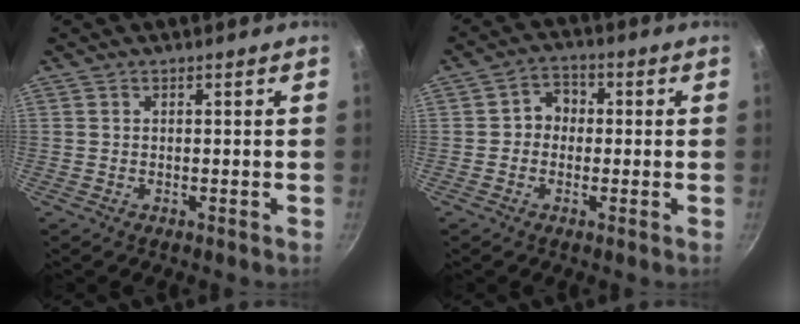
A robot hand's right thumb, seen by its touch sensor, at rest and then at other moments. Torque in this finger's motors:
{"motor_torque": [0.31, -0.26, -0.30, 0.18, 0.11]}